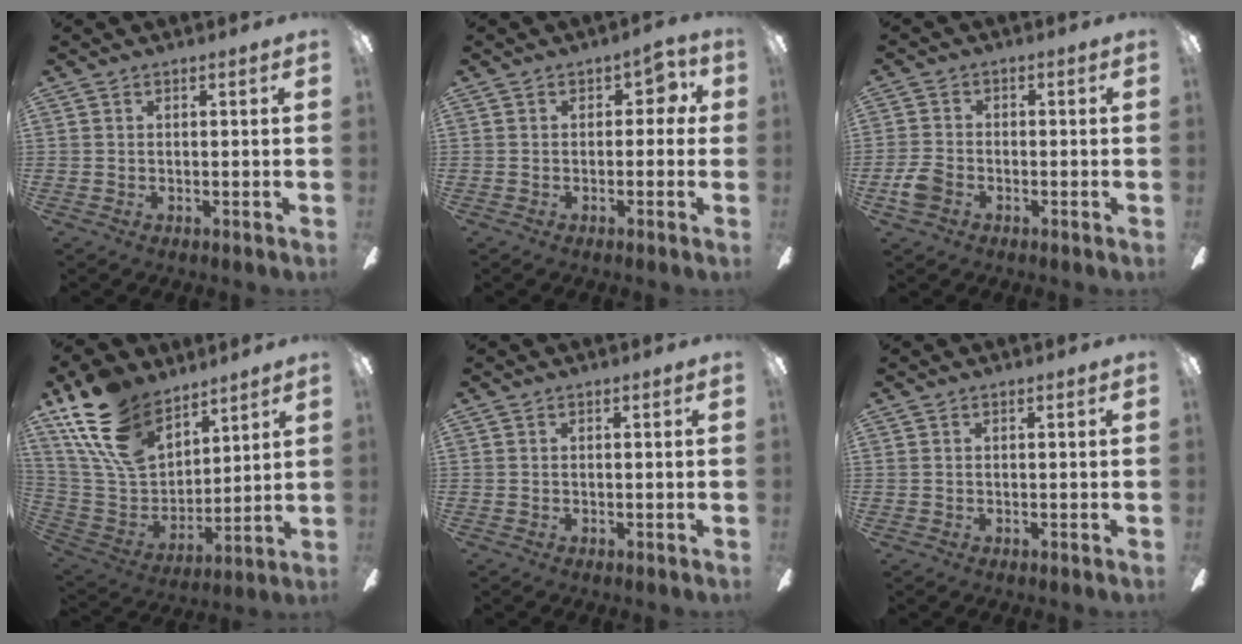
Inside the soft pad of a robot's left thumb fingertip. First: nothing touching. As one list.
[{"total": 3.9, "force": [0.5, 2.7, 2.7], "torque": [-0.038, 0.006, 0.005]}, {"total": 4.9, "force": [-2.3, 3.4, 2.7], "torque": [-0.059, 0.011, -0.044]}, {"total": 20.4, "force": [13.2, 11.4, 10.5], "torque": [-0.235, -0.060, 0.247]}, {"total": 0.0}, {"total": 0.0}]